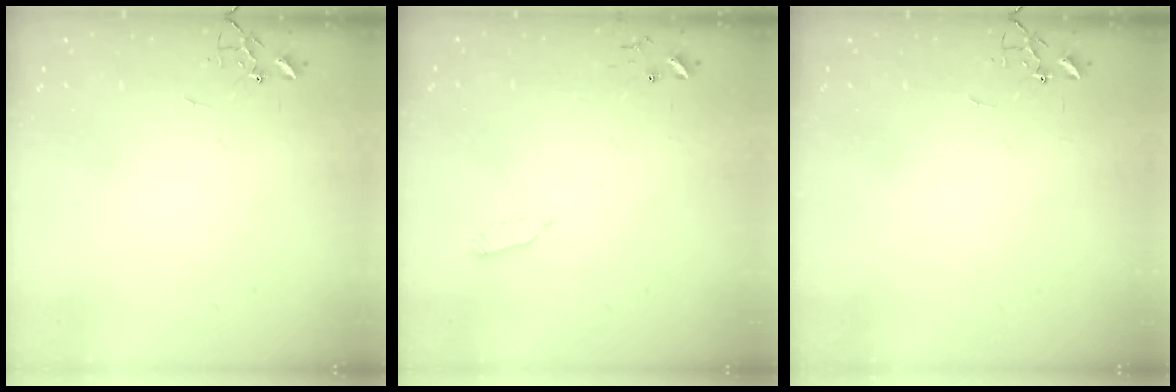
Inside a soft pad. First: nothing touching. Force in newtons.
{"total": 4.0, "press": 3.9, "slide": 0.9}
{"total": 0.0}